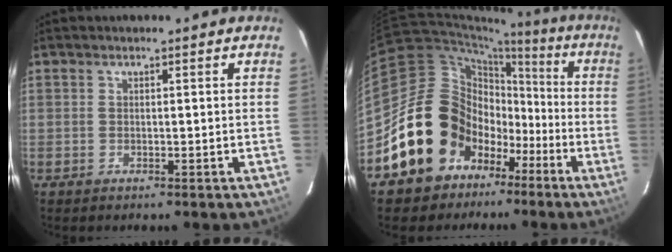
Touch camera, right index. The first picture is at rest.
{"total": 17.6, "force": [-7.6, 15.1, 4.9], "torque": [-0.119, 0.065, -0.113]}